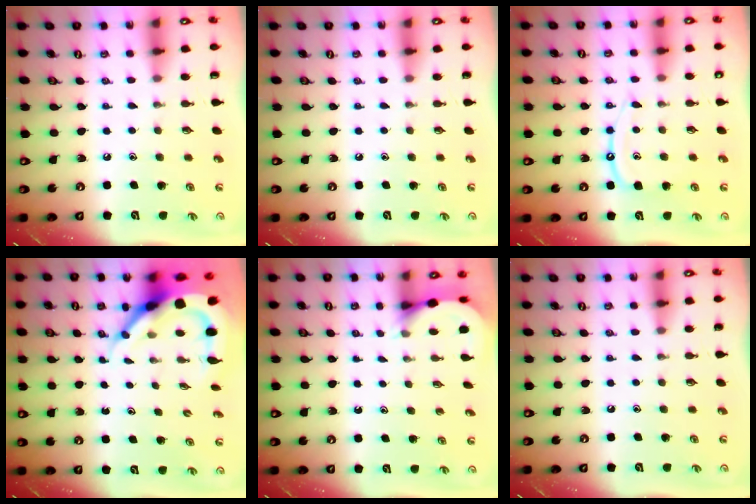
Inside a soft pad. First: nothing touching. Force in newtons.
{"total": 0.0}
{"total": 9.9, "press": 9.9, "slide": 0.9}
{"total": 10.9, "press": 10.8, "slide": 1.2}
{"total": 3.0, "press": 3.0, "slide": 0.2}
{"total": 0.0}